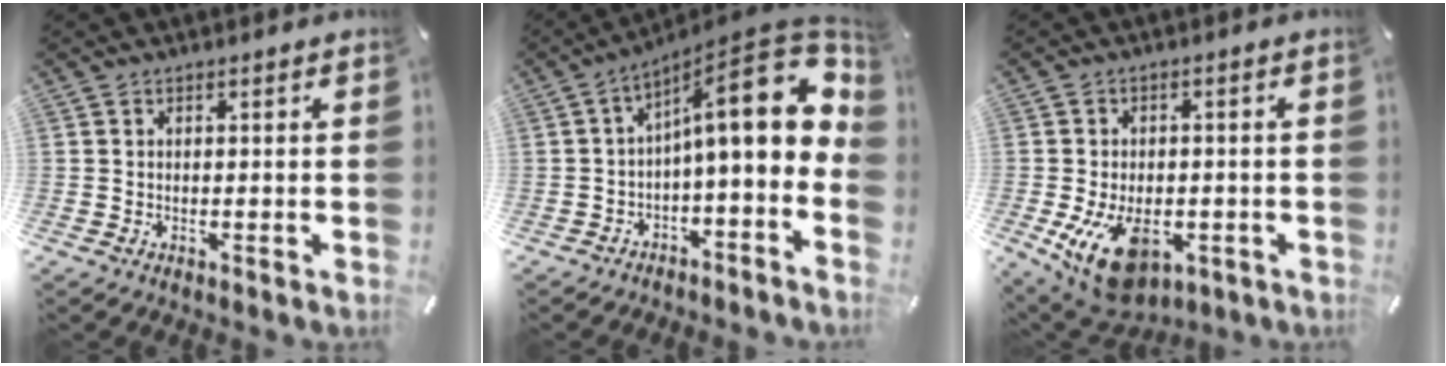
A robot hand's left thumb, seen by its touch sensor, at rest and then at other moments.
{"total": 19.2, "force": [4.8, 6.5, 17.4], "torque": [-0.238, -0.042, 0.076]}
{"total": 12.0, "force": [-4.1, 7.4, 8.5], "torque": [-0.157, 0.005, -0.068]}